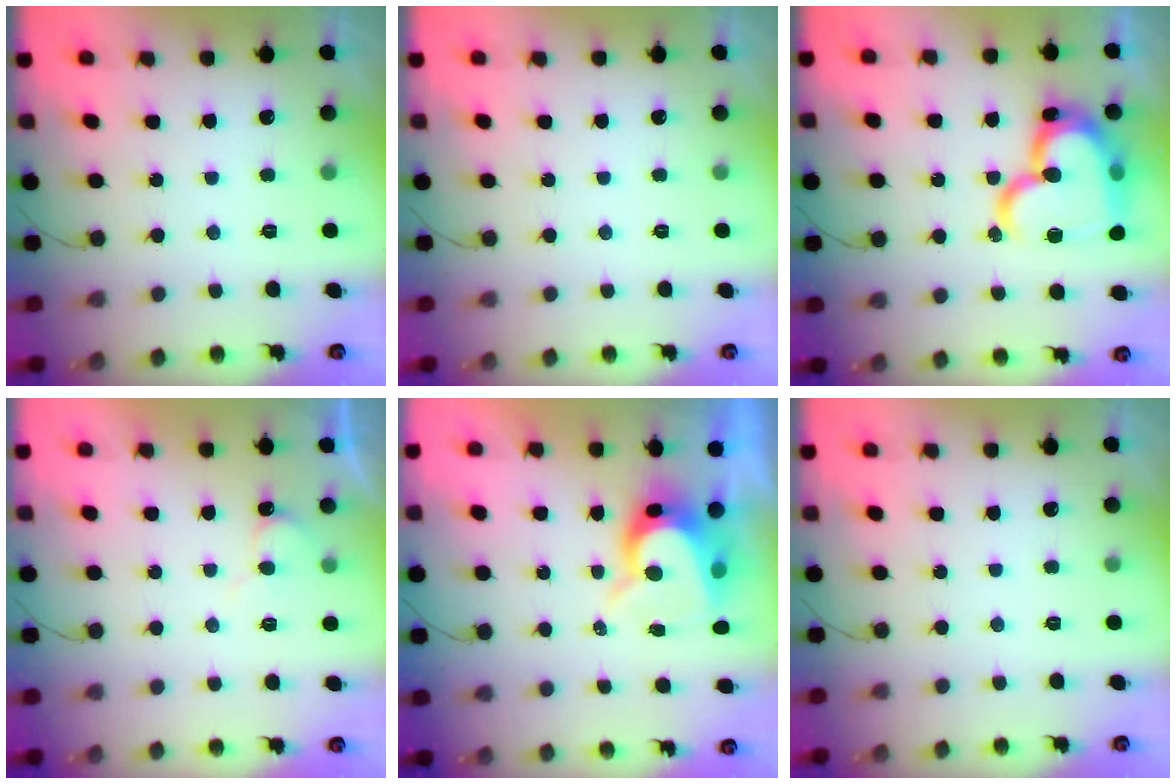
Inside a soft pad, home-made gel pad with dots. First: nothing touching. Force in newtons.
{"total": 0.0}
{"total": 24.7, "press": 24.7, "slide": 2.1}
{"total": 5.4, "press": 5.4, "slide": 0.5}
{"total": 9.5, "press": 9.5, "slide": 0.7}
{"total": 0.0}